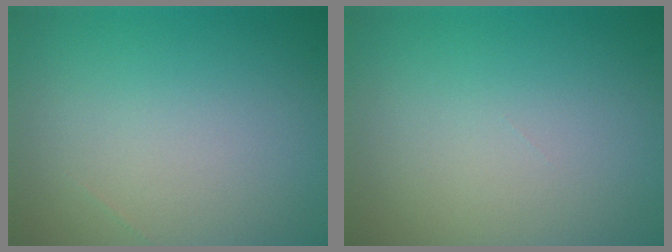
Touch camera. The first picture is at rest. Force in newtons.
{"total": 0.0}